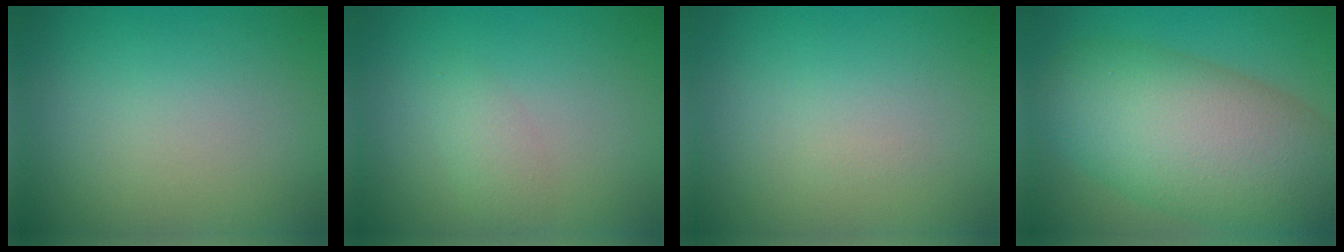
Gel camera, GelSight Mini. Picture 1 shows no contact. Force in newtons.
{"total": 1.6, "press": 1.6, "slide": 0.0}
{"total": 0.0}
{"total": 11.8, "press": 11.8, "slide": 0.6}